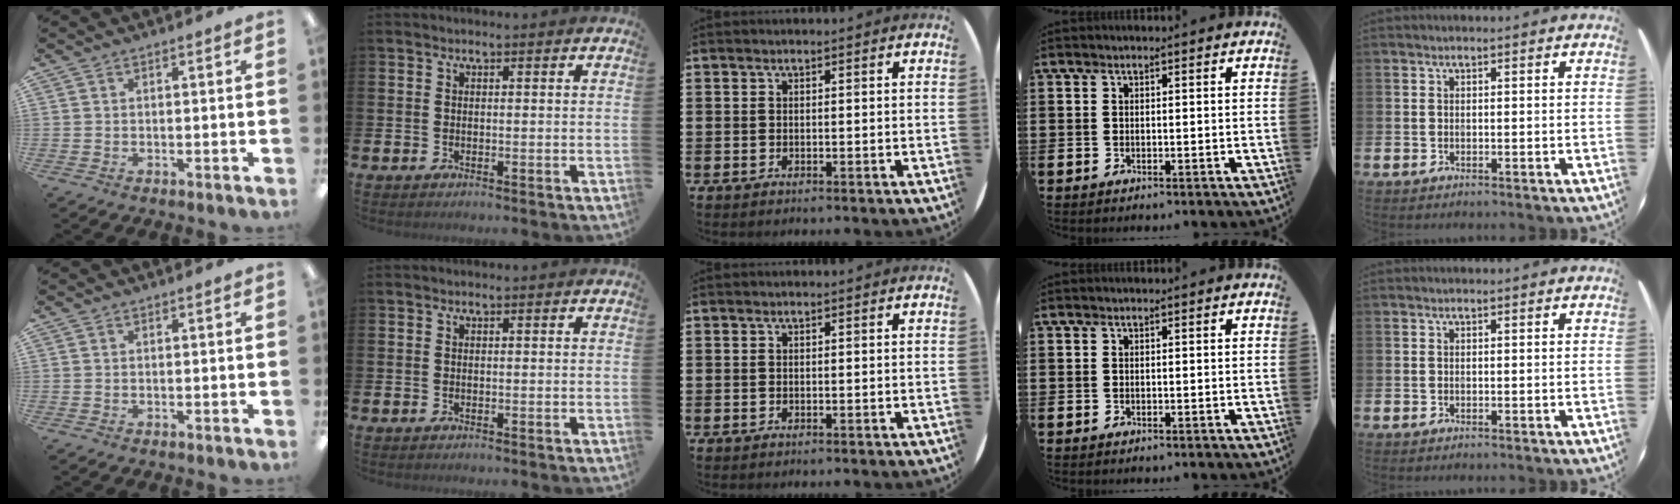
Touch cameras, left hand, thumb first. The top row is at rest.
{}